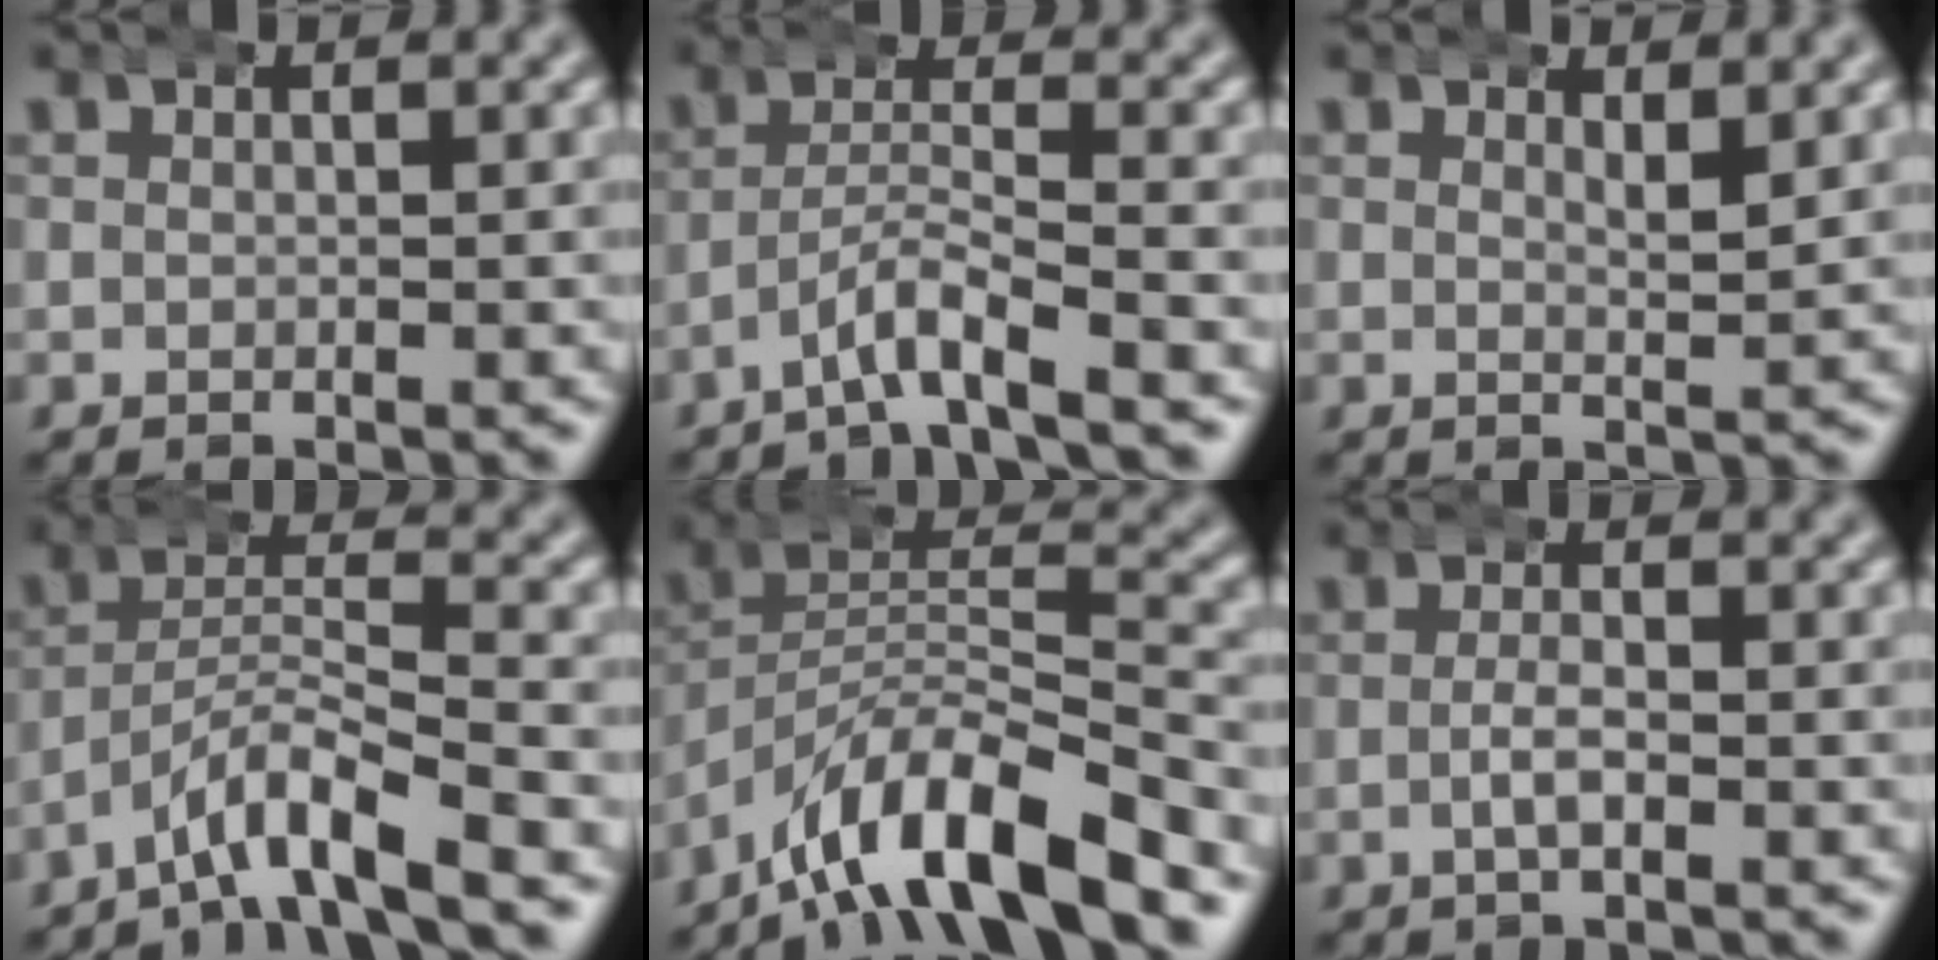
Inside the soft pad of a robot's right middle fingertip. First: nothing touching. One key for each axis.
{"total": 3.6, "fx": -2.7, "fy": 0.1, "fz": 2.4, "tx": -0.042, "ty": 0.005, "tz": -0.051}
{"total": 1.6, "fx": 1.2, "fy": 0.1, "fz": 1.1, "tx": -0.019, "ty": -0.008, "tz": 0.020}
{"total": 5.3, "fx": -4.1, "fy": 1.4, "fz": 3.1, "tx": -0.052, "ty": 0.000, "tz": -0.073}
{"total": 10.2, "fx": -5.6, "fy": 5.2, "fz": 6.7, "tx": -0.111, "ty": -0.024, "tz": -0.089}
{"total": 1.9, "fx": -1.0, "fy": 0.3, "fz": 1.6, "tx": -0.024, "ty": 0.002, "tz": -0.020}